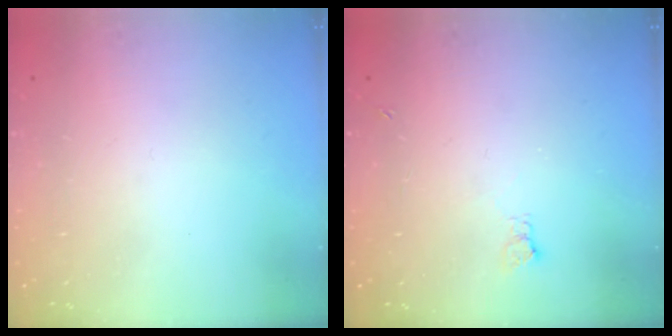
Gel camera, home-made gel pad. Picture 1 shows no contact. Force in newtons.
{"total": 2.9, "press": 2.9, "slide": 0.5}